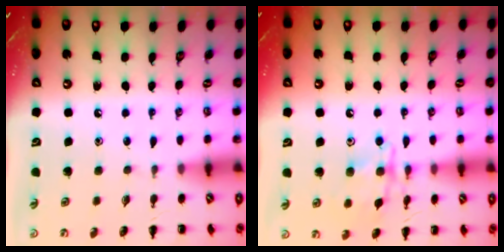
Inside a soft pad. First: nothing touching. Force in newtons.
{"total": 12.2, "press": 12.2, "slide": 0.8}